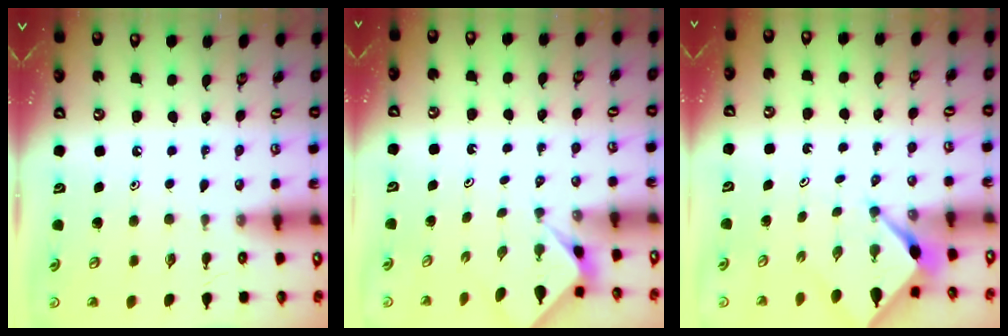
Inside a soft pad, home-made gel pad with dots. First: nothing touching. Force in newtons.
{"total": 2.3, "press": 2.3, "slide": 0.1}
{"total": 2.2, "press": 2.2, "slide": 0.3}